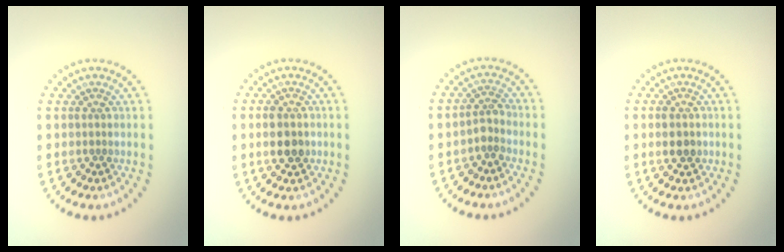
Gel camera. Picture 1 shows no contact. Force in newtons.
{"total": 2.8, "press": 2.8, "slide": 0.3}
{"total": 1.7, "press": 1.4, "slide": 1.0}
{"total": 2.4, "press": 2.4, "slide": 0.2}